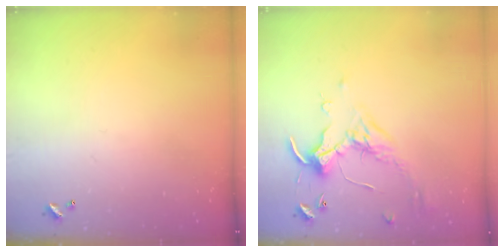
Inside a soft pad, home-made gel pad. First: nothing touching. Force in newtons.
{"total": 0.5, "press": 0.4, "slide": 0.4}